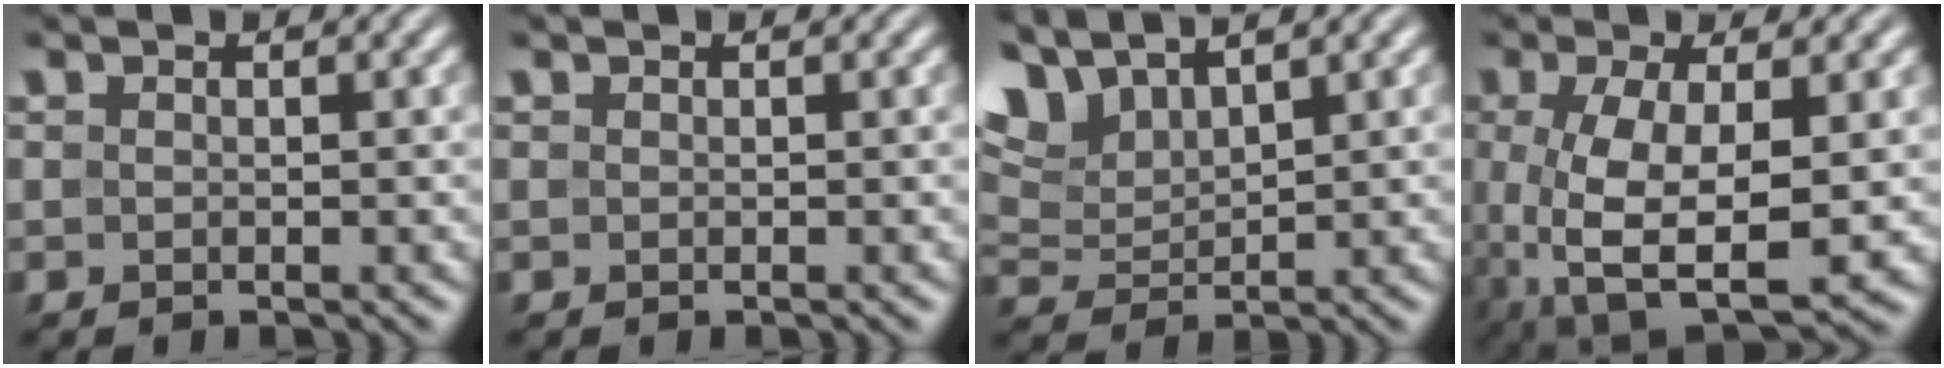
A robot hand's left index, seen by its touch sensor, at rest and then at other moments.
{"total": 0.0}
{"total": 6.7, "force": [5.0, 2.4, 3.7], "torque": [-0.099, 0.018, 0.095]}
{"total": 8.1, "force": [-0.7, 3.4, 7.3], "torque": [-0.154, -0.015, -0.006]}